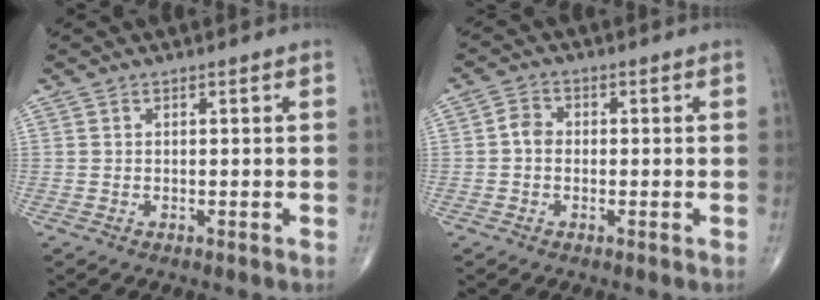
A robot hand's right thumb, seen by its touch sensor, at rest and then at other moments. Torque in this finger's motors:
{"motor_torque": [0.24, -0.10, 0.06, -0.37, 0.00]}